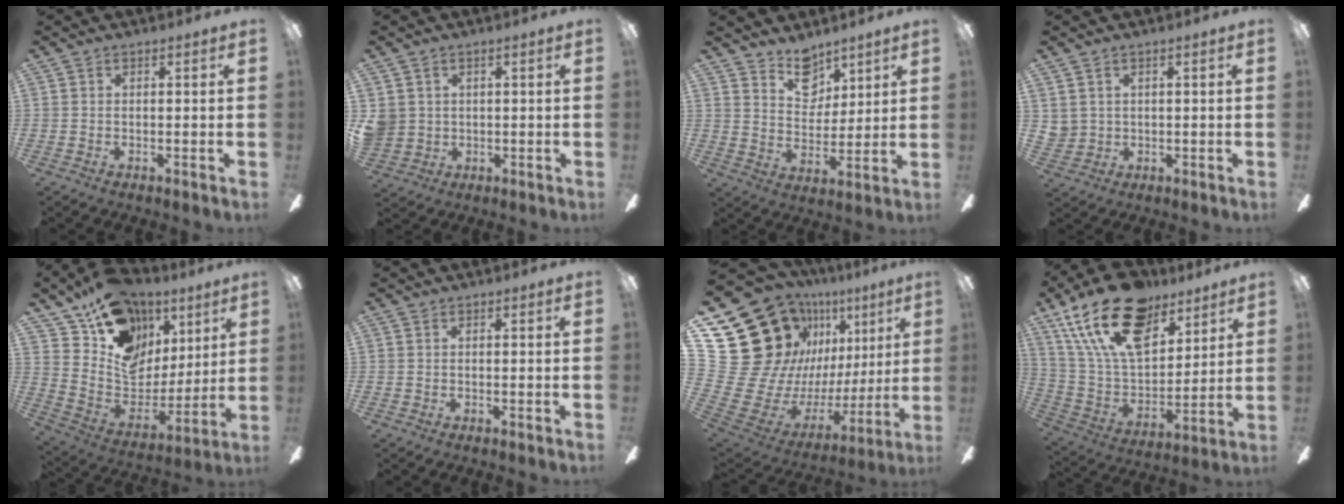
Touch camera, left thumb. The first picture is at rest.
{"total": 4.3, "force": [1.2, 4.1, 0.6], "torque": [-0.023, 0.005, 0.023]}
{"total": 9.6, "force": [7.4, 5.5, 2.7], "torque": [-0.042, -0.043, 0.139]}
{"total": 2.7, "force": [1.6, 2.2, 0.0], "torque": [-0.010, 0.003, 0.031]}
{"total": 16.5, "force": [9.4, 11.8, 6.6], "torque": [-0.115, -0.064, 0.172]}
{"total": 0.0}
{"total": 30.2, "force": [11.8, 22.0, 17.1], "torque": [-0.315, -0.127, 0.291]}
{"total": 23.6, "force": [14.0, 12.7, 14.1], "torque": [-0.266, -0.070, 0.251]}